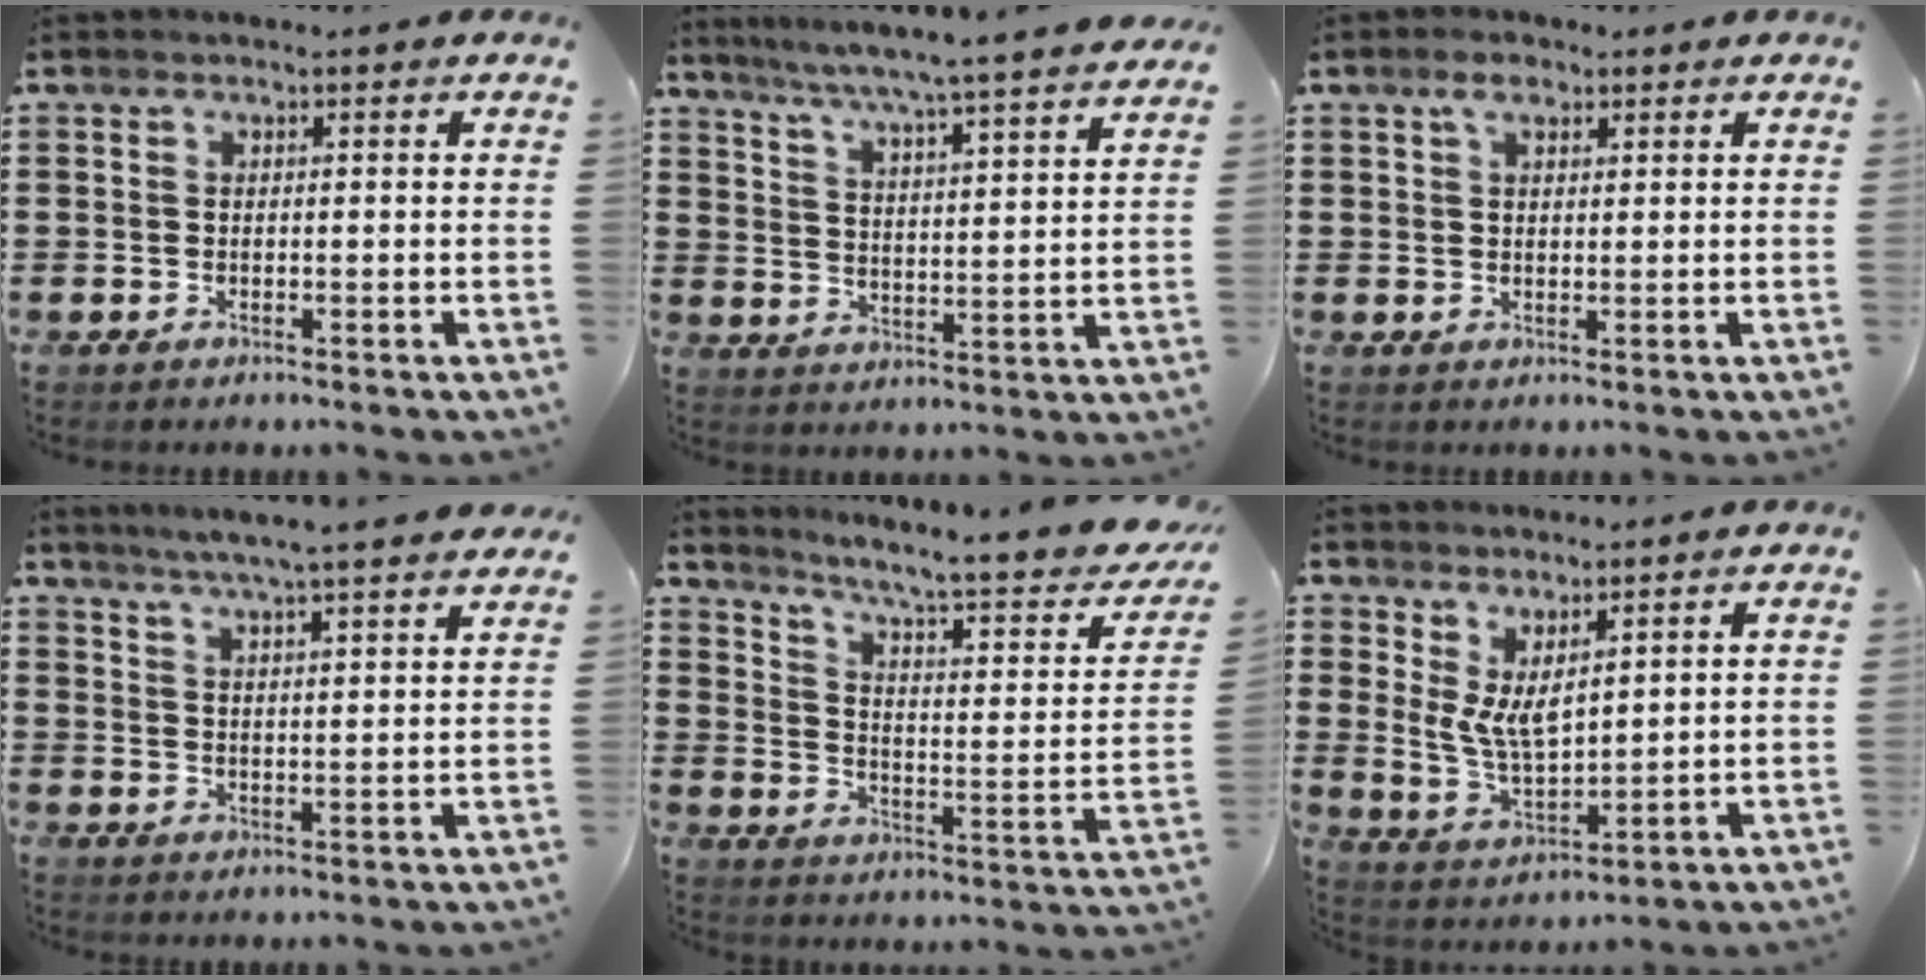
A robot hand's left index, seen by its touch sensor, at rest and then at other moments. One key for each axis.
{"total": 5.8, "fx": 5.2, "fy": -1.5, "fz": 2.0, "tx": -0.060, "ty": -0.045, "tz": 0.082}
{"total": 2.7, "fx": 1.7, "fy": 1.3, "fz": 1.8, "tx": -0.031, "ty": 0.004, "tz": 0.027}
{"total": 4.8, "fx": 4.4, "fy": -0.8, "fz": 1.8, "tx": -0.049, "ty": -0.022, "tz": 0.074}
{"total": 8.1, "fx": 6.2, "fy": 0.3, "fz": 5.3, "tx": -0.111, "ty": -0.048, "tz": 0.093}
{"total": 5.7, "fx": 3.1, "fy": 2.5, "fz": 4.1, "tx": -0.095, "ty": -0.012, "tz": 0.056}